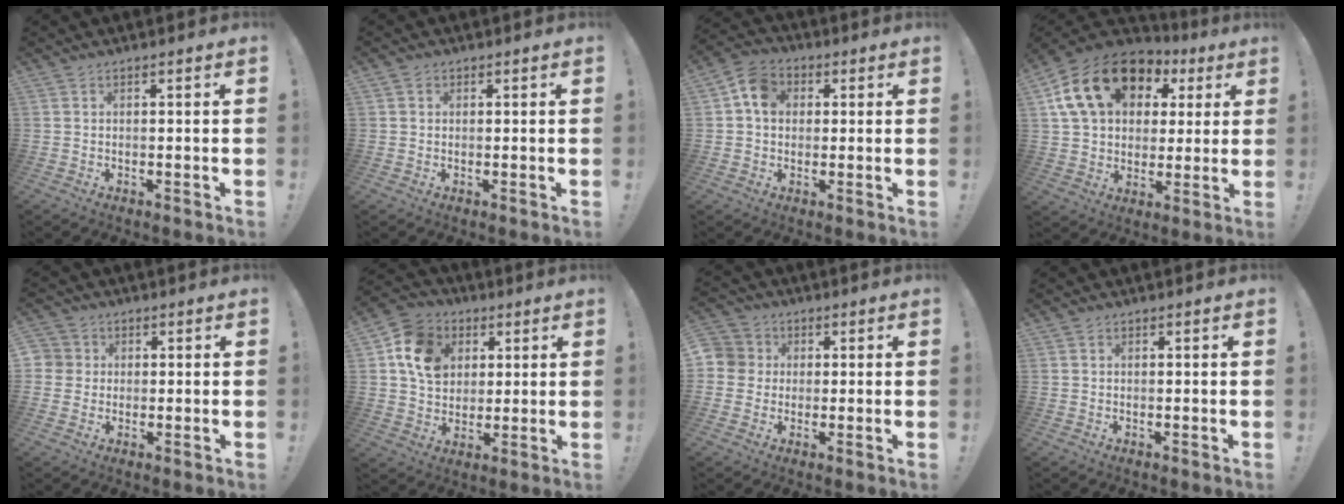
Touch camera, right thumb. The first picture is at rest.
{"total": 1.1, "force": [0.4, 1.0, 0.2], "torque": [0.001, 0.000, 0.006]}
{"total": 8.5, "force": [2.1, 7.0, 4.4], "torque": [-0.063, 0.007, 0.042]}
{"total": 20.7, "force": [8.7, 14.3, 12.0], "torque": [-0.199, -0.018, 0.171]}
{"total": 3.7, "force": [0.1, 3.6, 1.0], "torque": [-0.016, 0.007, 0.003]}
{"total": 13.7, "force": [4.6, 11.1, 6.4], "torque": [-0.088, -0.010, 0.094]}
{"total": 5.6, "force": [0.1, 5.4, 1.3], "torque": [-0.035, 0.010, 0.004]}
{"total": 0.0}